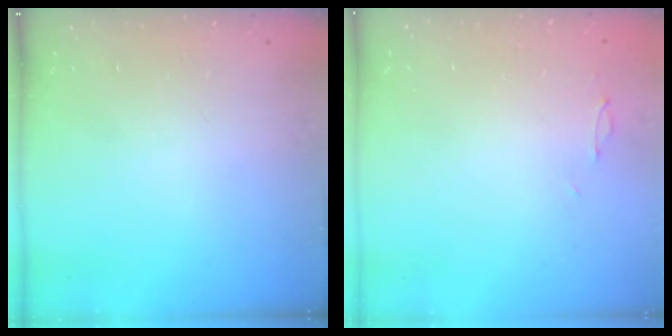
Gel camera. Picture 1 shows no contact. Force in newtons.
{"total": 0.0}